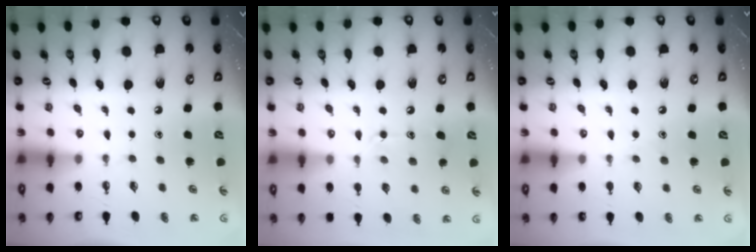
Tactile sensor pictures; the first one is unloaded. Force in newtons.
{"total": 10.2, "press": 10.2, "slide": 0.6}
{"total": 6.1, "press": 6.0, "slide": 0.7}